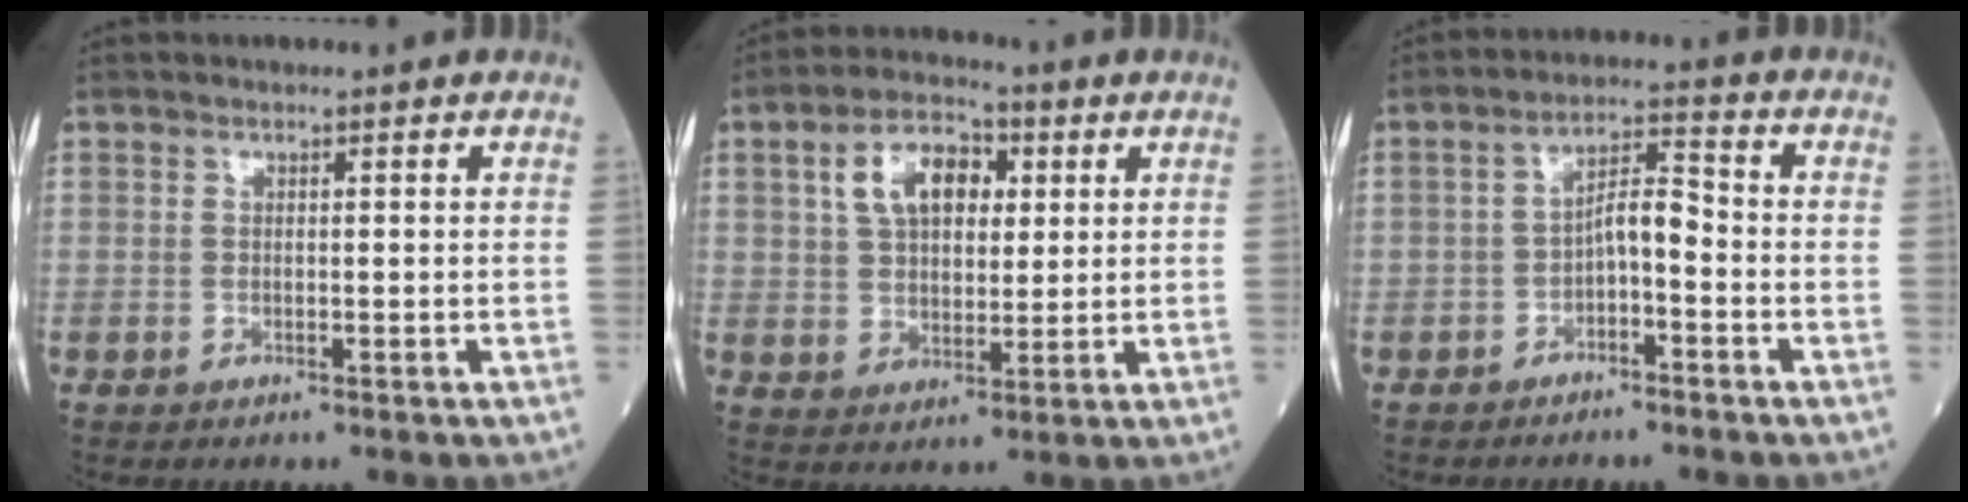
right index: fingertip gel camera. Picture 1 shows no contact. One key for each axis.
{"total": 9.3, "fx": 3.1, "fy": 5.4, "fz": 7.0, "tx": -0.128, "ty": 0.024, "tz": 0.055}
{"total": 4.6, "fx": -1.9, "fy": 1.7, "fz": 3.9, "tx": -0.067, "ty": 0.022, "tz": -0.033}